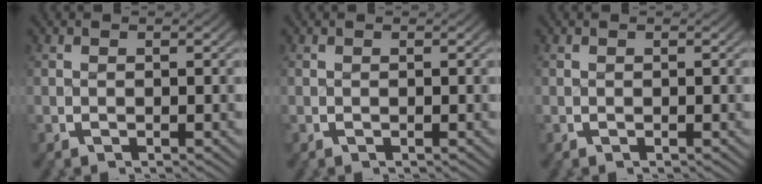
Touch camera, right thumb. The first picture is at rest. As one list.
[{"total": 0.0}, {"total": 0.0}]